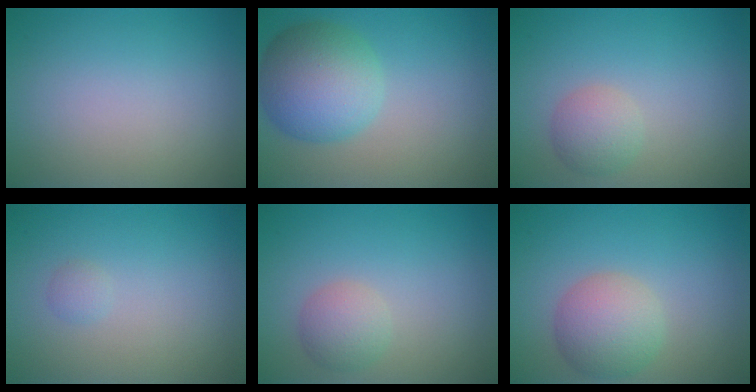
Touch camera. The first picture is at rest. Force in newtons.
{"total": 6.9, "press": 6.9, "slide": 0.2}
{"total": 2.4, "press": 2.4, "slide": 0.1}
{"total": 0.7, "press": 0.7, "slide": 0.0}
{"total": 2.4, "press": 2.4, "slide": 0.1}
{"total": 4.4, "press": 4.4, "slide": 0.2}